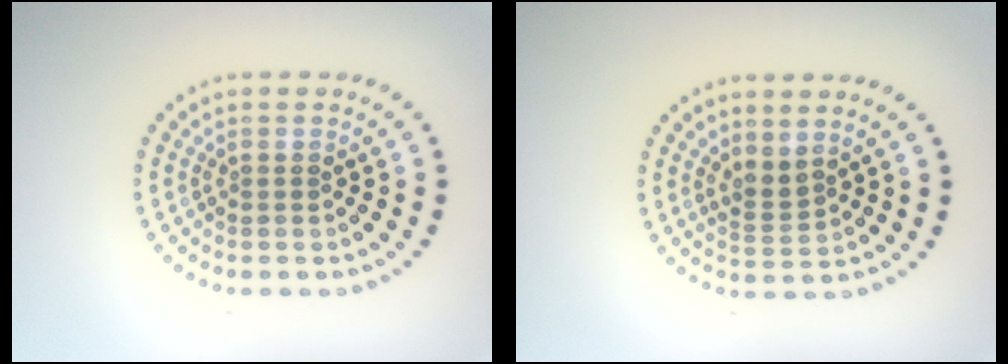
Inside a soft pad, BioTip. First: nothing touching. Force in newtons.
{"total": 1.7, "press": 1.3, "slide": 1.2}